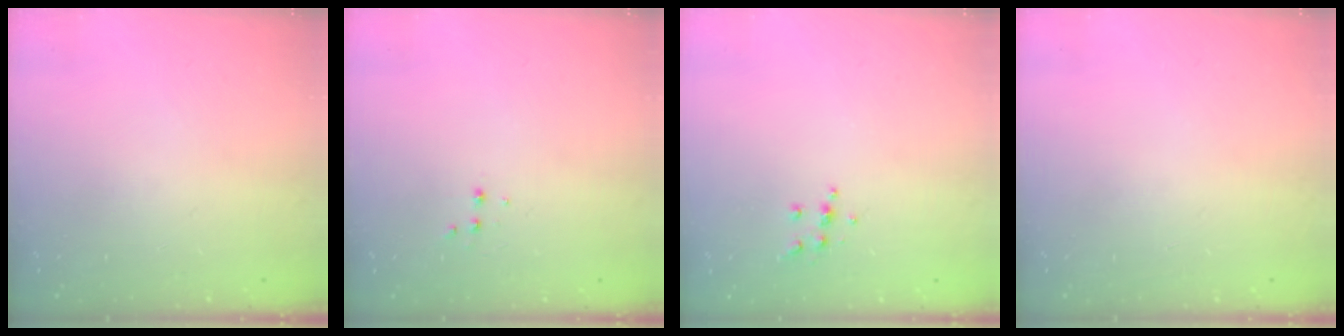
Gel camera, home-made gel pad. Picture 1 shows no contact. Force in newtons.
{"total": 1.9, "press": 1.9, "slide": 0.2}
{"total": 5.4, "press": 5.3, "slide": 0.4}
{"total": 0.0}